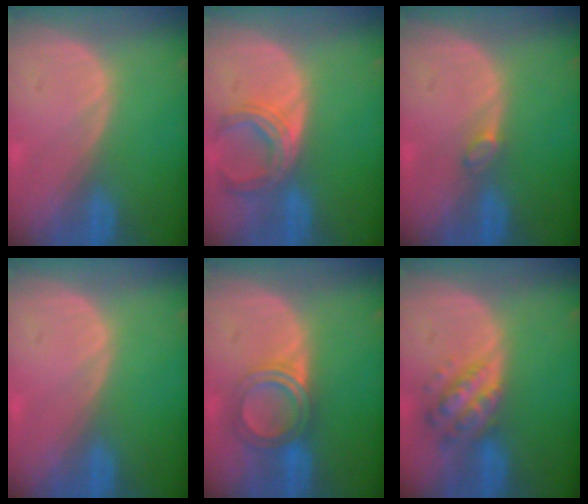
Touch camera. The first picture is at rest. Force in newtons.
{"total": 5.4, "press": 5.4, "slide": 0.2}
{"total": 1.4, "press": 1.4, "slide": 0.2}
{"total": 0.0}
{"total": 5.2, "press": 5.1, "slide": 0.3}
{"total": 6.3, "press": 5.7, "slide": 2.7}